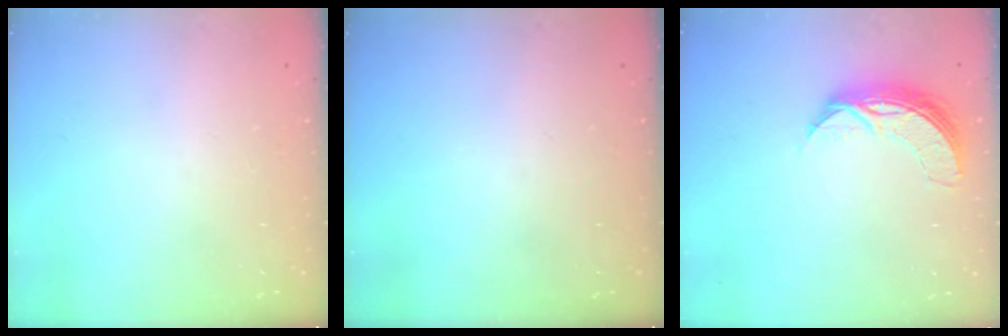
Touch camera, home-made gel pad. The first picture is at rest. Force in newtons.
{"total": 0.0}
{"total": 8.9, "press": 8.9, "slide": 0.4}